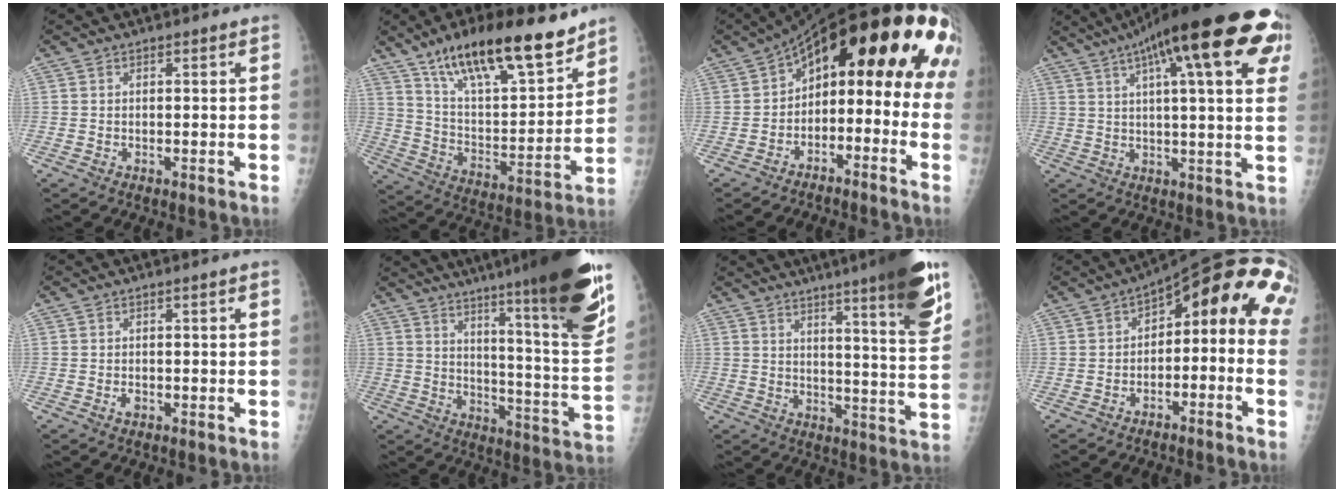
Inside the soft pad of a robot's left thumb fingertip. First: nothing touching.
{"total": 22.8, "force": [15.9, 7.1, 14.8], "torque": [-0.209, -0.064, 0.271]}
{"total": 21.4, "force": [1.1, 11.3, 18.1], "torque": [-0.232, 0.072, 0.012]}
{"total": 26.5, "force": [12.8, 6.2, 22.3], "torque": [-0.295, 0.017, 0.171]}
{"total": 1.1, "force": [-0.5, 0.6, 0.9], "torque": [-0.016, 0.009, -0.005]}
{"total": 28.0, "force": [18.4, 2.2, 21.0], "torque": [-0.275, -0.094, 0.263]}
{"total": 18.0, "force": [11.0, 1.6, 14.2], "torque": [-0.175, -0.053, 0.142]}
{"total": 14.2, "force": [-0.3, 7.5, 12.1], "torque": [-0.133, 0.069, -0.009]}